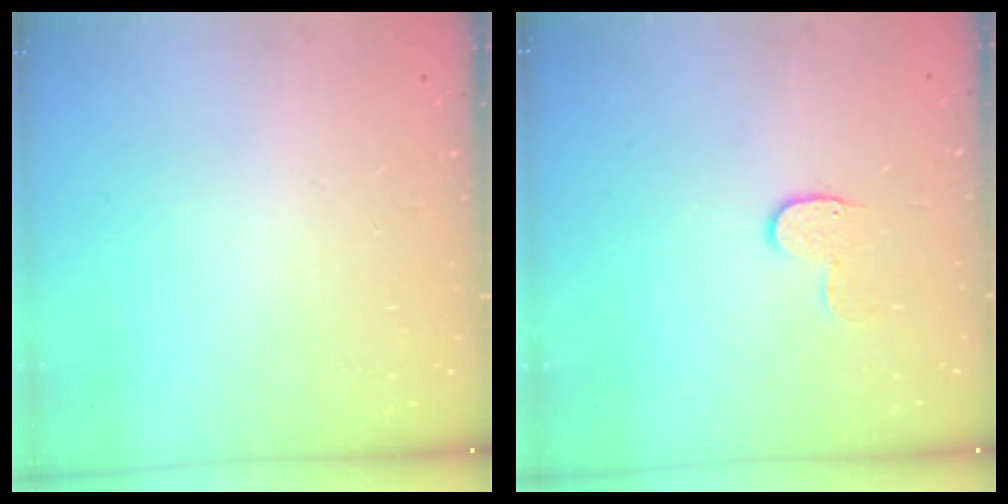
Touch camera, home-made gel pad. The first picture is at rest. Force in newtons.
{"total": 6.0, "press": 6.0, "slide": 0.6}